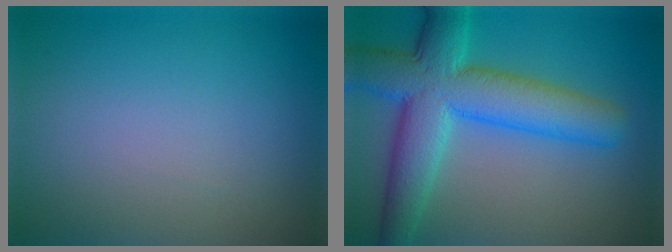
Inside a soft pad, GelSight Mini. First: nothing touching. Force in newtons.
{"total": 9.3, "press": 9.3, "slide": 0.3}